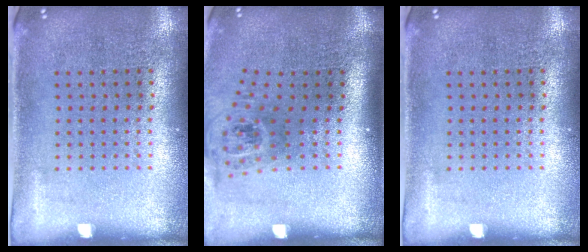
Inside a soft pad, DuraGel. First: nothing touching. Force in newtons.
{"total": 1.8, "press": 1.3, "slide": 1.2}
{"total": 0.0}